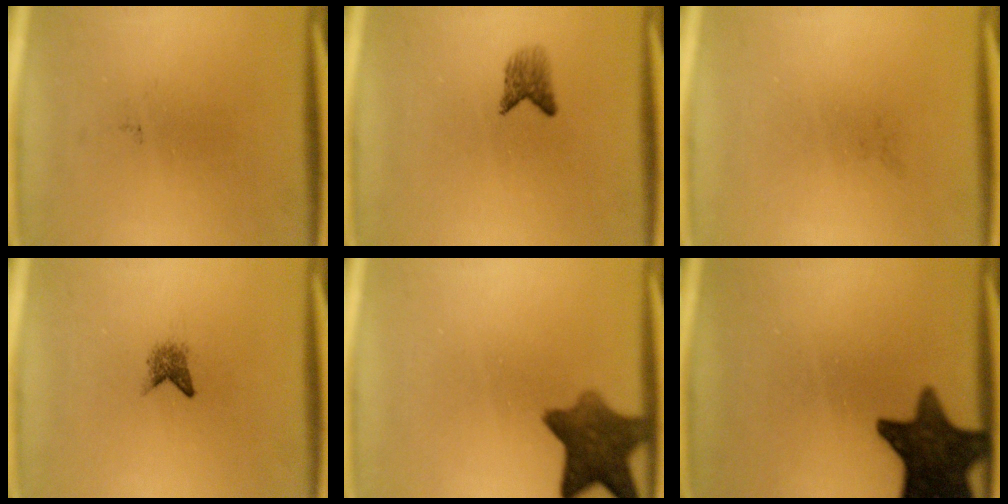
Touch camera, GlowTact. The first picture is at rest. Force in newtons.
{"total": 2.3}
{"total": 0.0}
{"total": 1.8}
{"total": 8.7}
{"total": 13.9}